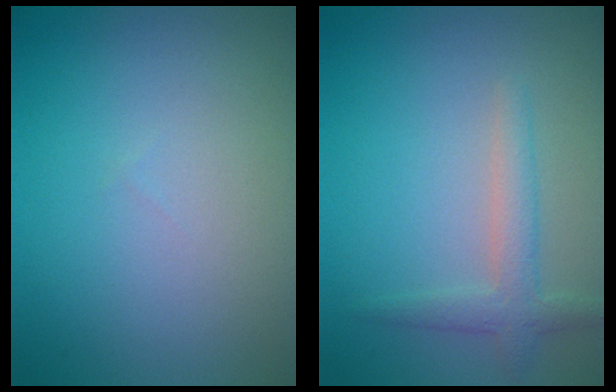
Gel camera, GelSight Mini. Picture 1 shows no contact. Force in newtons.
{"total": 2.4, "press": 2.4, "slide": 0.1}